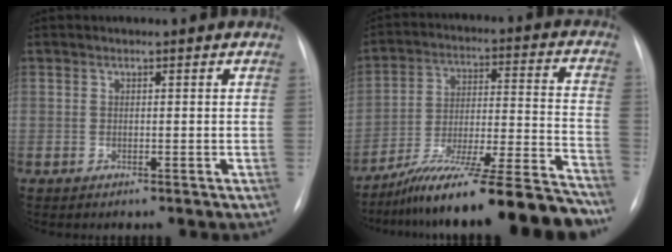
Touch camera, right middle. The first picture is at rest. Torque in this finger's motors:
{"motor_torque": [1.09, -1.04, 0.39, 0.21]}